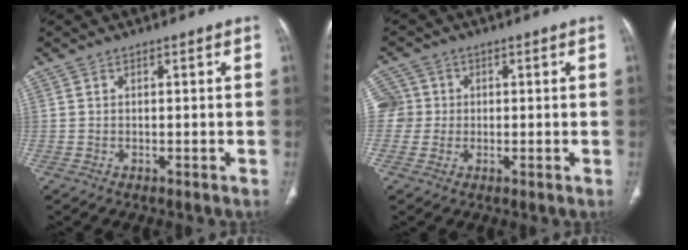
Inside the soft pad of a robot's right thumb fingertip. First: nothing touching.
{"total": 4.7, "force": [0.1, 4.7, 0.3], "torque": [0.019, 0.012, -0.004]}